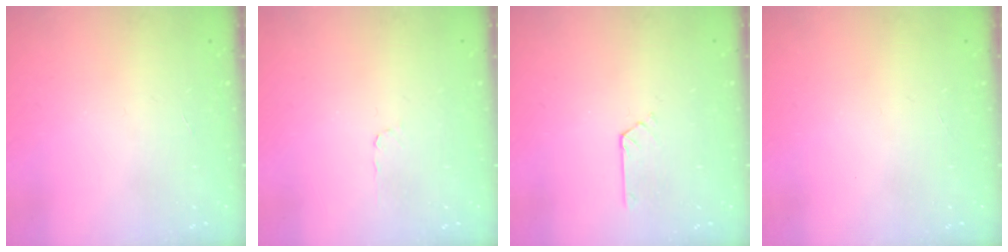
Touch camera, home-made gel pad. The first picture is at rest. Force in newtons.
{"total": 2.7, "press": 2.6, "slide": 0.3}
{"total": 2.1, "press": 2.0, "slide": 0.3}
{"total": 0.0}